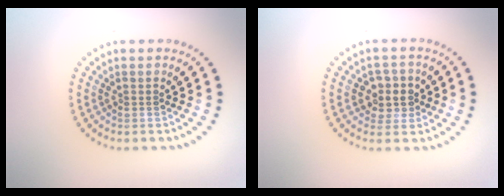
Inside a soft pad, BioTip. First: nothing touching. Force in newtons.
{"total": 2.9, "press": 2.7, "slide": 0.9}